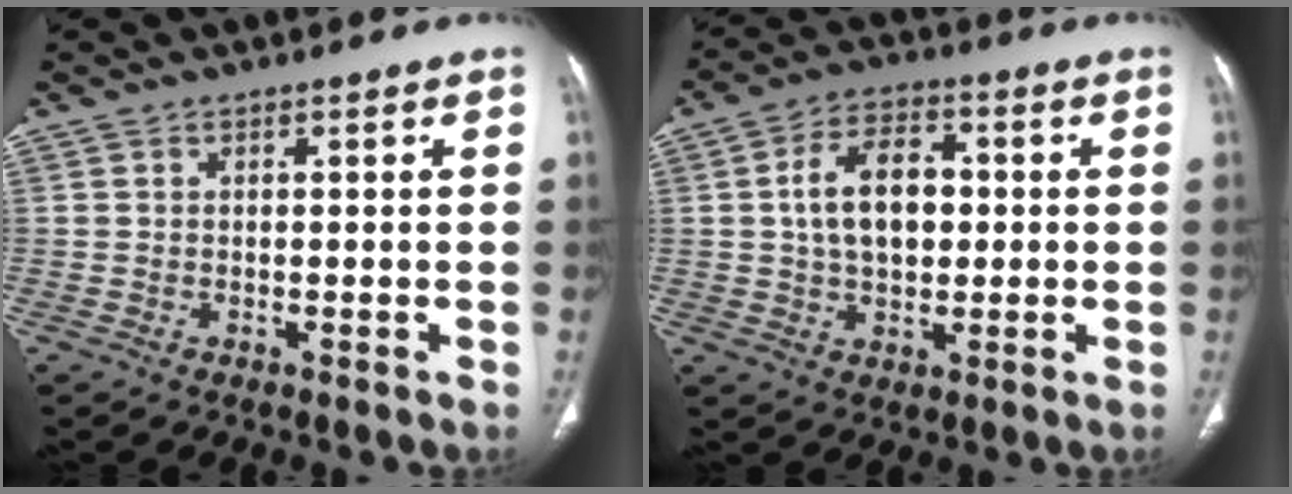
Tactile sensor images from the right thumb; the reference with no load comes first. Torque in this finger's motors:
{"motor_torque": [0.11, 0.10, 0.92, -0.59, 0.08]}